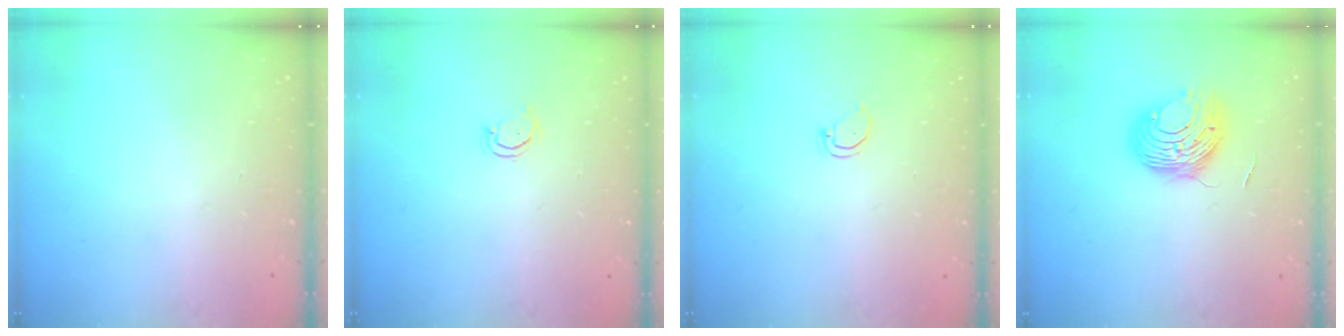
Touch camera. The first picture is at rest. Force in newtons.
{"total": 2.9, "press": 2.9, "slide": 0.3}
{"total": 3.5, "press": 3.5, "slide": 0.4}
{"total": 9.3, "press": 9.3, "slide": 0.6}